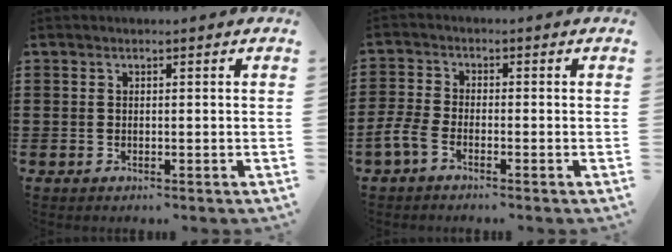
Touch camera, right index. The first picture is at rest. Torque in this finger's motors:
{"motor_torque": [1.09, 1.05, 0.34, 0.05]}